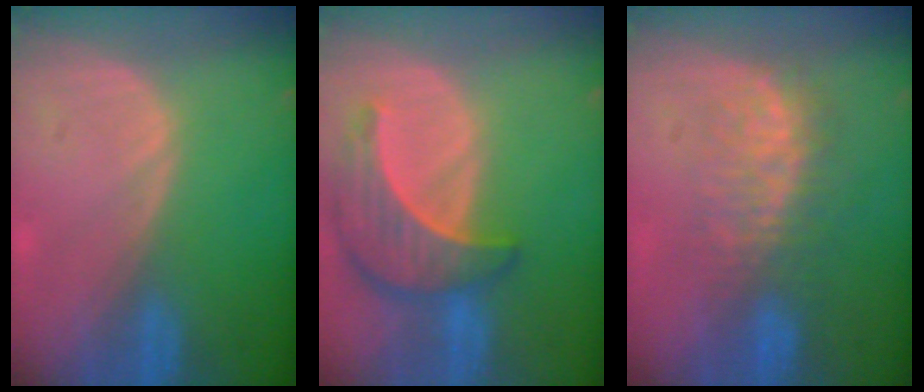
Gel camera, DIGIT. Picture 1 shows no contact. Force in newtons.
{"total": 8.9, "press": 8.0, "slide": 3.7}
{"total": 7.6, "press": 7.3, "slide": 1.9}